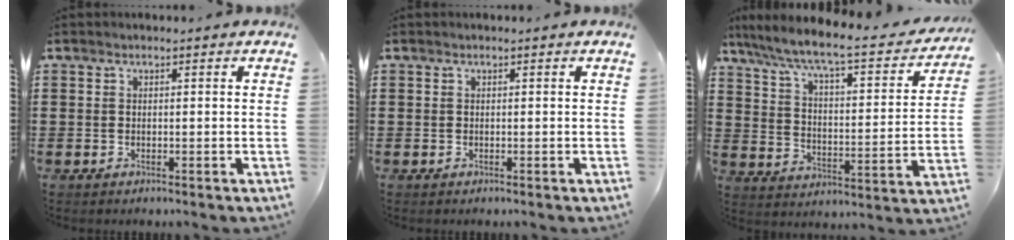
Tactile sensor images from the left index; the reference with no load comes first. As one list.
[{"total": 0.0}, {"total": 7.6, "force": [6.3, 0.5, 4.2], "torque": [-0.108, -0.042, 0.100]}]